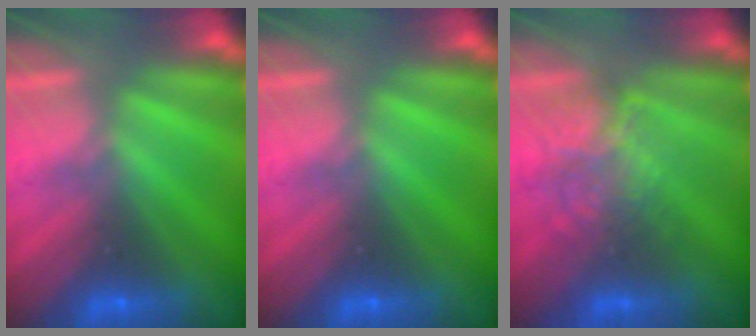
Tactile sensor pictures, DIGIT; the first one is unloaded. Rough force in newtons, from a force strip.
{"total": 0.0}
{"total": 2.1}